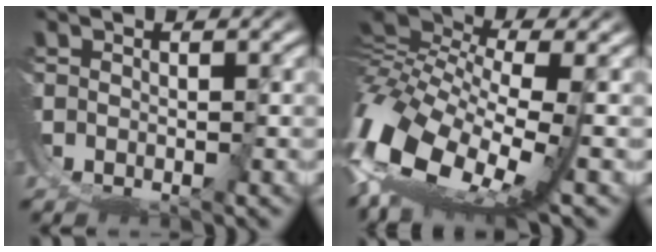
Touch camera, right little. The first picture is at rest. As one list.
[{"total": 12.1, "force": [1.4, 6.9, 9.9], "torque": [-0.228, -0.037, 0.040]}]